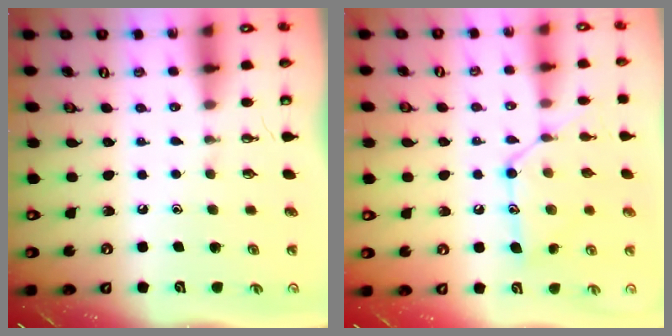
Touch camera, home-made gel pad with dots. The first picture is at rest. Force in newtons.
{"total": 14.8, "press": 14.8, "slide": 1.2}